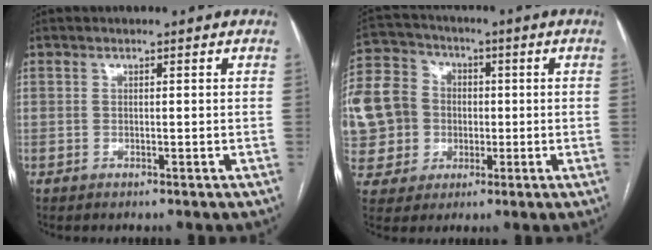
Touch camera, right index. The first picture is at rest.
{"total": 22.2, "force": [-0.8, 20.5, 8.4], "torque": [-0.284, 0.058, 0.002]}